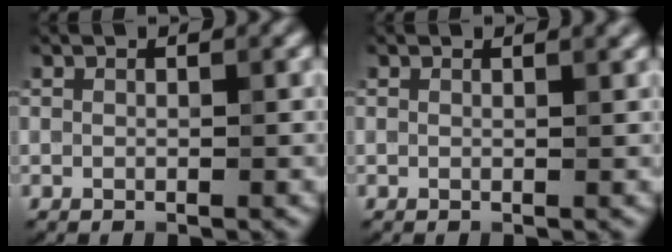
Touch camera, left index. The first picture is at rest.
{"total": 1.1, "force": [0.9, 0.3, 0.5], "torque": [-0.004, -0.003, 0.005]}